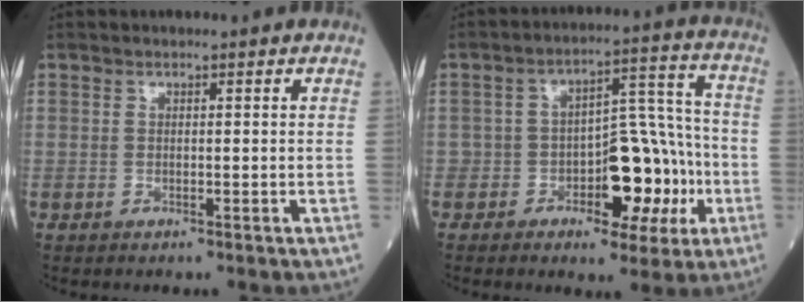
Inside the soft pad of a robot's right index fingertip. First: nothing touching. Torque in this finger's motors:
{"motor_torque": [0.12, -0.16, 0.14, 0.04]}